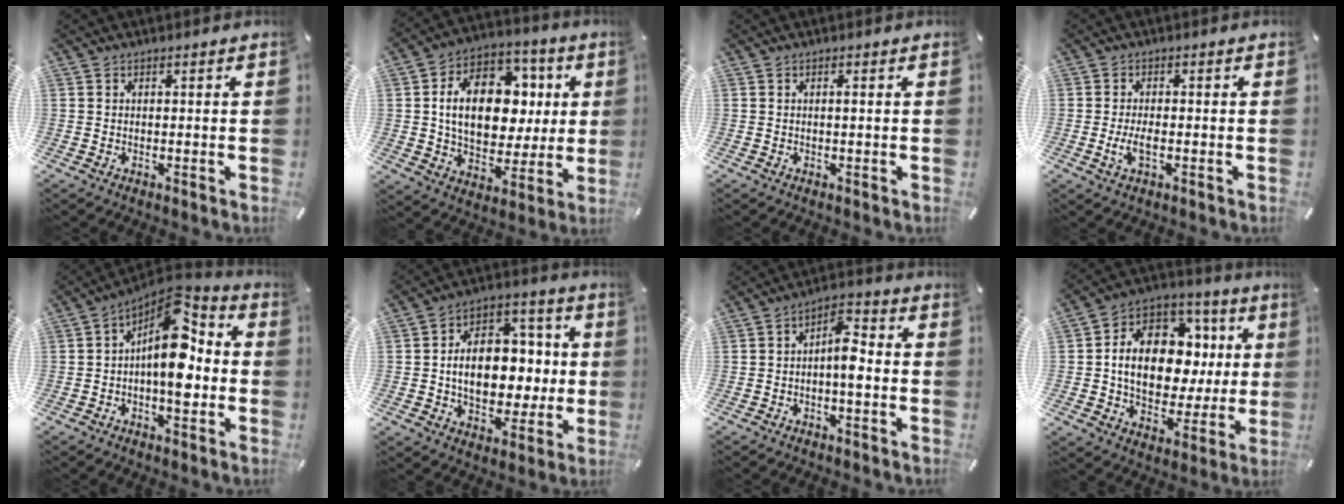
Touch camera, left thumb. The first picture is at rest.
{"total": 18.1, "force": [2.3, 13.1, 12.3], "torque": [-0.214, 0.004, 0.047]}
{"total": 0.7, "force": [0.0, 0.0, 0.7], "torque": [-0.014, -0.001, 0.000]}
{"total": 3.9, "force": [-0.9, 1.5, 3.5], "torque": [-0.079, -0.004, -0.019]}
{"total": 13.2, "force": [0.6, 6.7, 11.3], "torque": [-0.193, -0.030, 0.006]}
{"total": 14.8, "force": [-1.1, 11.0, 9.9], "torque": [-0.168, 0.005, -0.015]}
{"total": 7.3, "force": [-1.3, 3.2, 6.4], "torque": [-0.102, 0.016, -0.022]}
{"total": 17.3, "force": [0.8, 13.2, 11.2], "torque": [-0.189, -0.005, 0.020]}